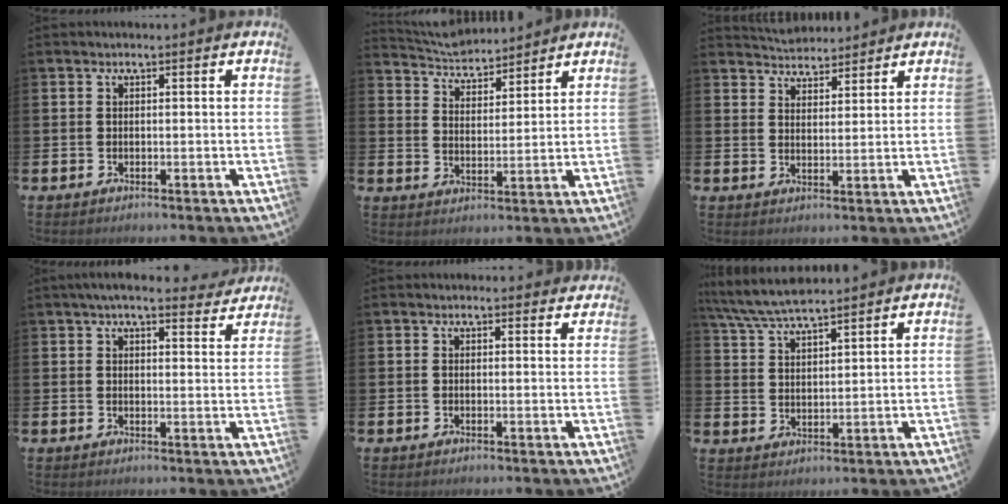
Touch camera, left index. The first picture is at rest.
{"total": 4.8, "force": [4.7, 1.0, 0.0], "torque": [-0.024, -0.032, 0.082]}
{"total": 4.1, "force": [4.0, 0.6, -0.5], "torque": [-0.009, -0.021, 0.075]}
{"total": 5.1, "force": [4.7, 1.0, 2.0], "torque": [-0.029, -0.021, 0.080]}
{"total": 0.7, "force": [0.5, 0.4, 0.2], "torque": [0.007, 0.000, 0.007]}
{"total": 6.2, "force": [5.8, 0.6, 1.9], "torque": [-0.059, -0.021, 0.106]}